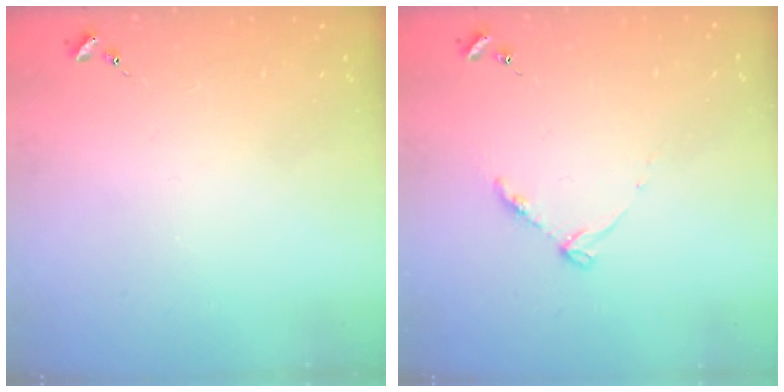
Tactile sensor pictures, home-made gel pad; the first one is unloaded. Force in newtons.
{"total": 5.6, "press": 5.5, "slide": 0.7}